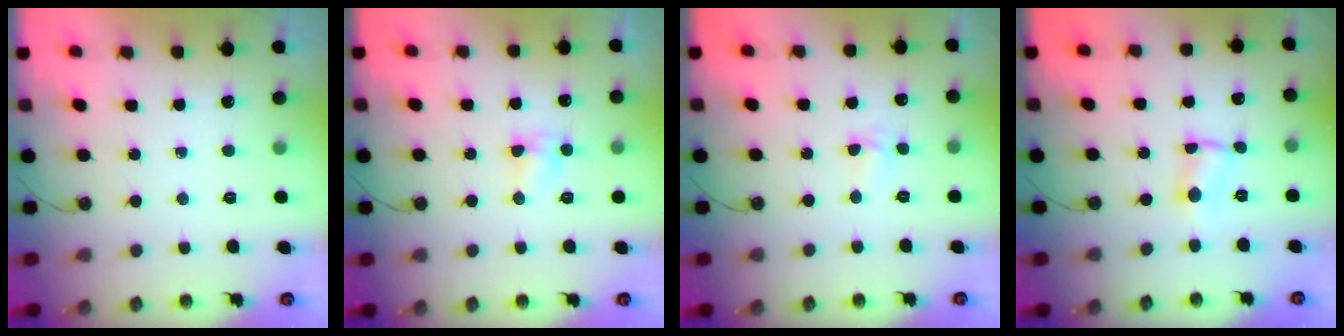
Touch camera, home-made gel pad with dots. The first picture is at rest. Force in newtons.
{"total": 5.8, "press": 5.8, "slide": 0.4}
{"total": 2.9, "press": 2.9, "slide": 0.4}
{"total": 3.0, "press": 3.0, "slide": 0.3}